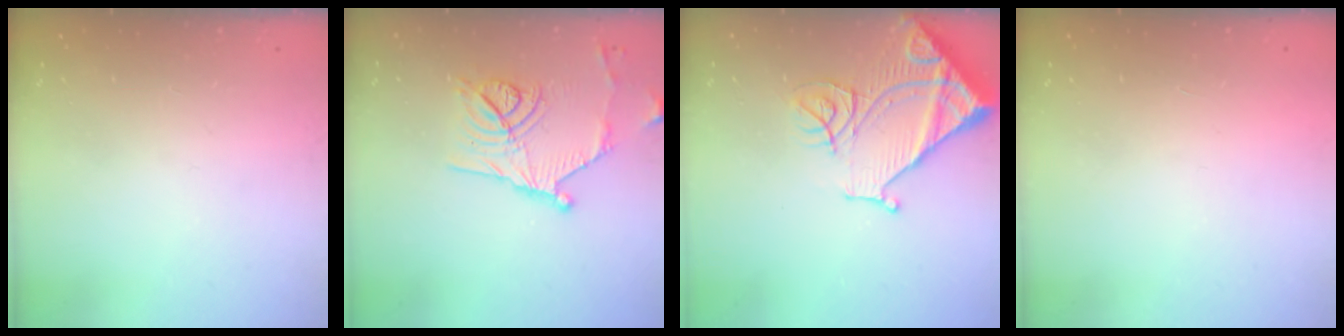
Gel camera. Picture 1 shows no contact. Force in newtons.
{"total": 14.8, "press": 14.6, "slide": 2.2}
{"total": 16.3, "press": 16.2, "slide": 1.9}
{"total": 1.7, "press": 1.7, "slide": 0.1}